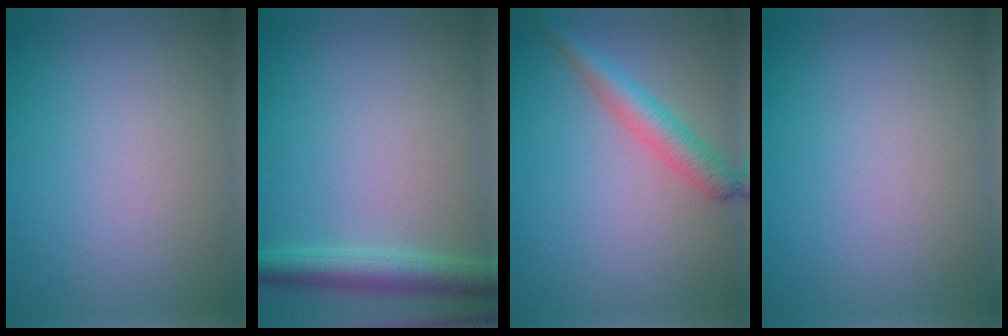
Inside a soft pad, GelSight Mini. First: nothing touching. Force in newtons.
{"total": 3.5, "press": 3.5, "slide": 0.1}
{"total": 3.1, "press": 3.1, "slide": 0.1}
{"total": 0.0}